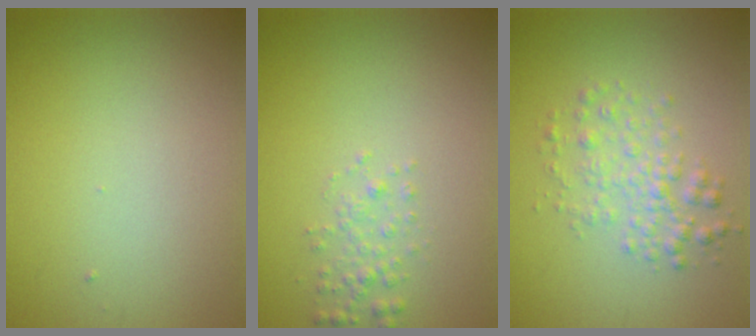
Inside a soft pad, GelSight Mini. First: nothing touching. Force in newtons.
{"total": 1.4, "press": 1.4, "slide": 0.0}
{"total": 2.6, "press": 2.6, "slide": 0.1}